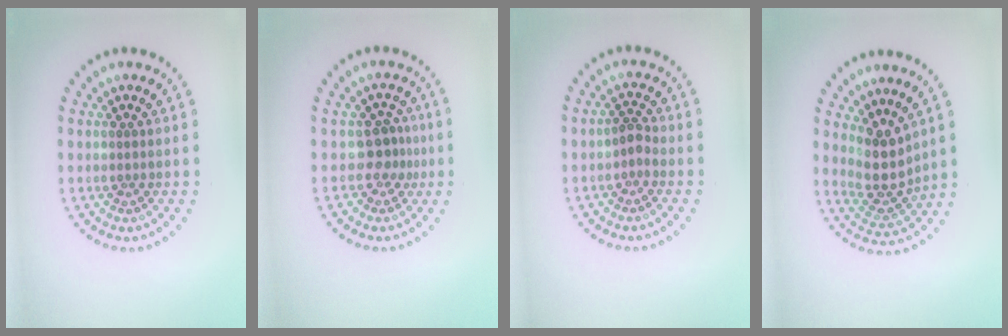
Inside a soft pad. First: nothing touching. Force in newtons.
{"total": 2.2, "press": 1.6, "slide": 1.6}
{"total": 1.2, "press": 1.0, "slide": 0.6}
{"total": 3.6, "press": 2.9, "slide": 2.2}